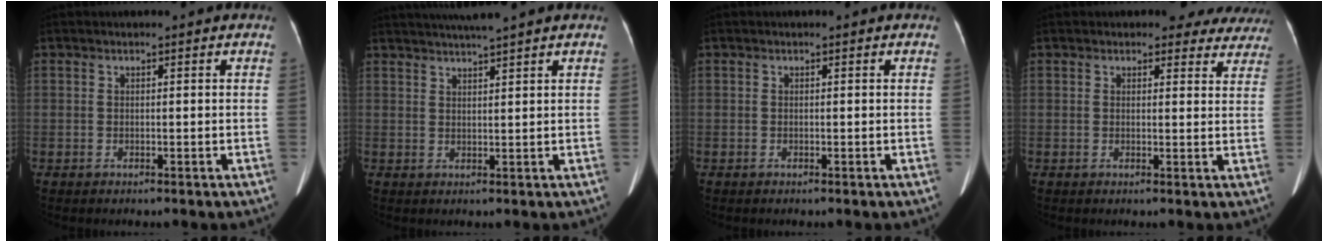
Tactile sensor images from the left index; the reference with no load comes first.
{"total": 5.7, "force": [5.0, -1.0, 2.5], "torque": [-0.044, 0.017, 0.077]}
{"total": 0.0}
{"total": 7.3, "force": [6.6, 3.1, 0.6], "torque": [0.030, -0.008, 0.046]}